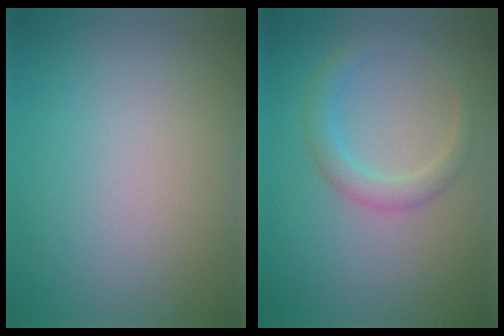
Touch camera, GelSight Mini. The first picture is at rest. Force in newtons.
{"total": 2.4, "press": 2.4, "slide": 0.1}